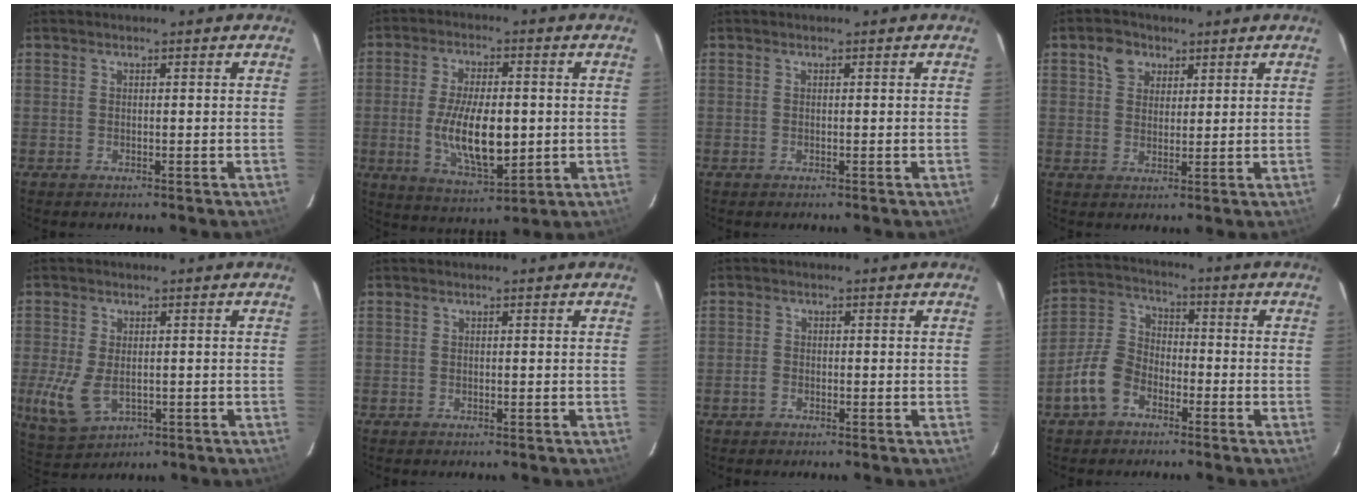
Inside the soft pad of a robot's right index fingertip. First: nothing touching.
{"total": 12.8, "force": [-1.2, 5.3, 11.6], "torque": [-0.222, -0.014, -0.013]}
{"total": 0.0}
{"total": 4.6, "force": [2.3, 3.6, 1.6], "torque": [-0.019, 0.016, 0.041]}
{"total": 7.7, "force": [-1.3, 4.5, 6.1], "torque": [-0.141, -0.015, -0.016]}
{"total": 0.0}
{"total": 1.7, "force": [-1.0, 1.3, 0.3], "torque": [-0.008, 0.004, -0.020]}
{"total": 9.1, "force": [-5.0, 6.2, 4.5], "torque": [-0.102, 0.024, -0.099]}